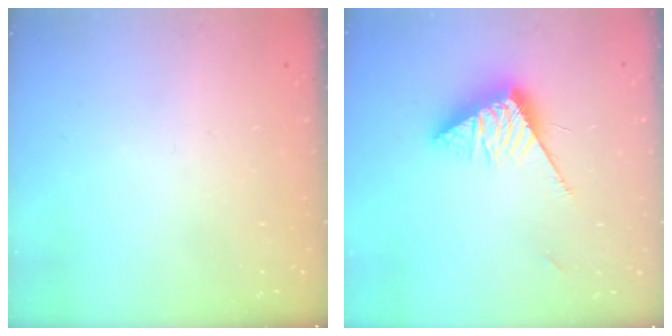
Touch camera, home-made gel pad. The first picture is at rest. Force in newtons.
{"total": 10.4, "press": 10.4, "slide": 0.2}